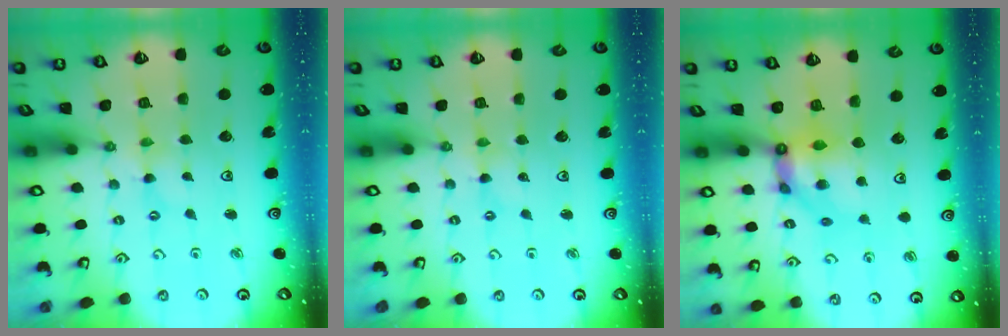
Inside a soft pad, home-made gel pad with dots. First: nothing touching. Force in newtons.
{"total": 0.0}
{"total": 9.1, "press": 9.1, "slide": 0.8}